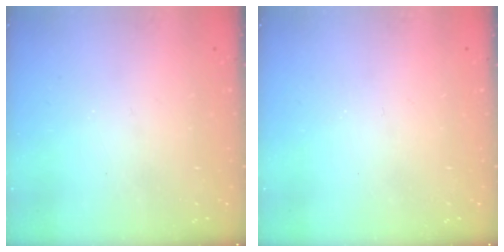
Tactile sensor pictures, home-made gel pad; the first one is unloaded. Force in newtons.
{"total": 0.0}